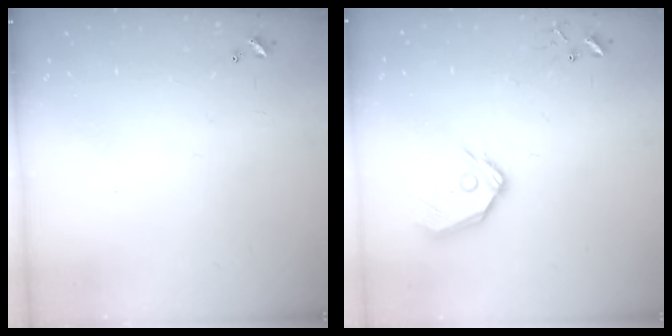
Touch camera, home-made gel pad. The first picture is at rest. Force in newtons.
{"total": 12.7, "press": 12.5, "slide": 2.0}